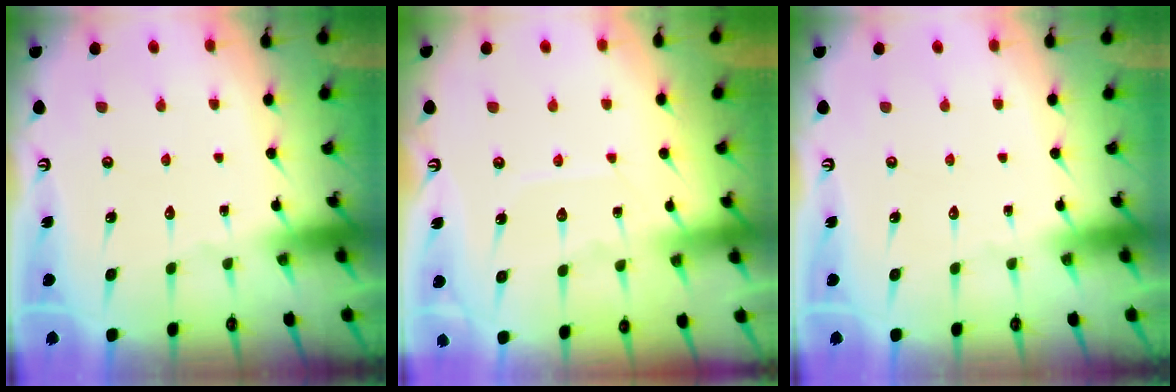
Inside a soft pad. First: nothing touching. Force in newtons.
{"total": 7.4, "press": 7.3, "slide": 0.8}
{"total": 0.0}